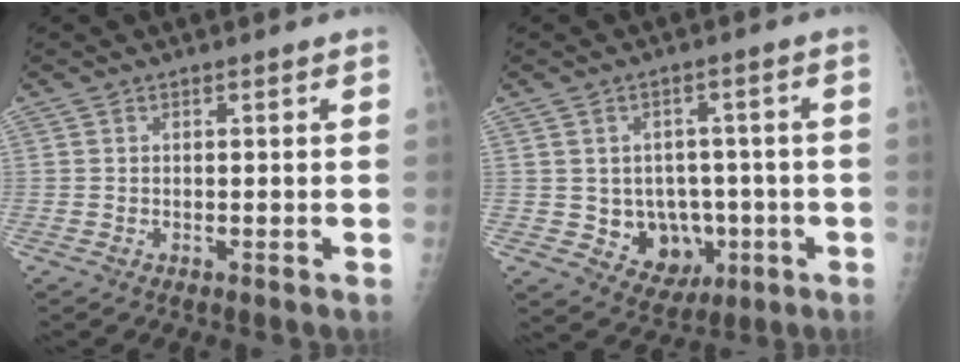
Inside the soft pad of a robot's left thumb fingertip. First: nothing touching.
{"total": 9.4, "force": [-1.7, 7.9, 4.8], "torque": [-0.024, 0.010, -0.006]}